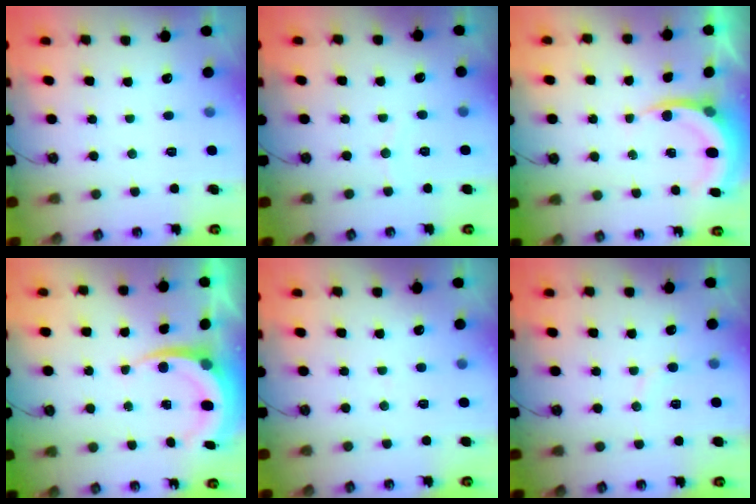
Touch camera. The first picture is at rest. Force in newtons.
{"total": 2.6, "press": 2.6, "slide": 0.3}
{"total": 5.1, "press": 5.0, "slide": 0.6}
{"total": 7.5, "press": 7.3, "slide": 1.8}
{"total": 3.5, "press": 3.5, "slide": 0.4}
{"total": 5.3, "press": 5.2, "slide": 0.5}